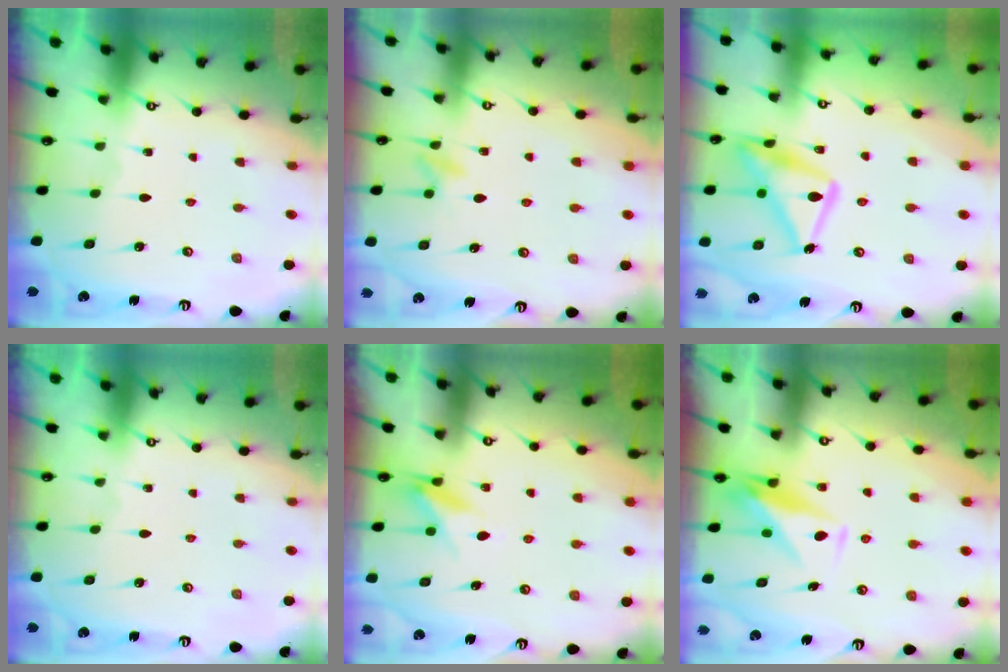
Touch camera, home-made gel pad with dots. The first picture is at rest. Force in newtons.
{"total": 6.8, "press": 6.7, "slide": 0.9}
{"total": 17.8, "press": 17.7, "slide": 1.1}
{"total": 0.0}
{"total": 8.4, "press": 8.3, "slide": 1.5}
{"total": 8.8, "press": 8.8, "slide": 0.1}